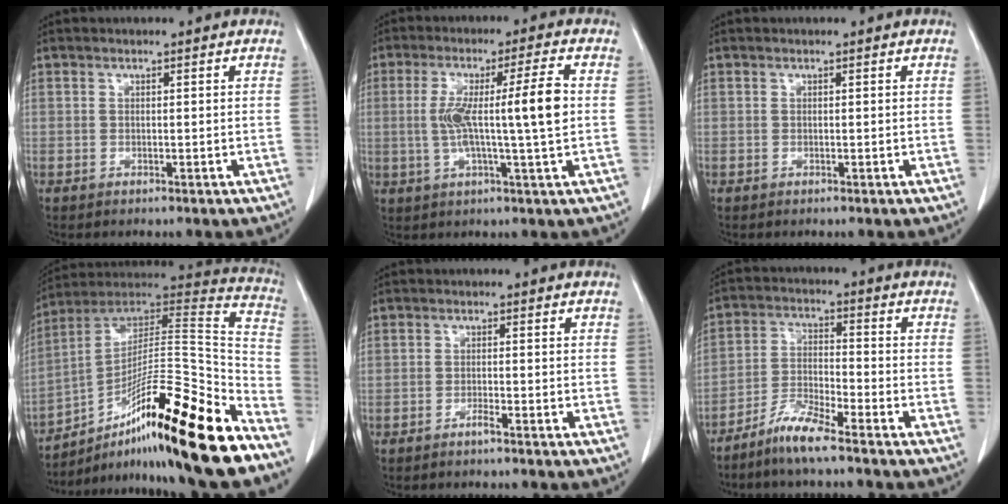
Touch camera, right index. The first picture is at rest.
{"total": 10.9, "force": [0.3, -0.4, 10.9], "torque": [-0.192, 0.013, 0.004]}
{"total": 0.0}
{"total": 28.0, "force": [-17.9, 2.0, 21.4], "torque": [-0.263, 0.021, -0.300]}
{"total": 1.2, "force": [-1.0, -0.1, 0.7], "torque": [-0.014, 0.001, -0.019]}
{"total": 6.1, "force": [-5.1, 0.3, 3.3], "torque": [-0.067, -0.014, -0.107]}